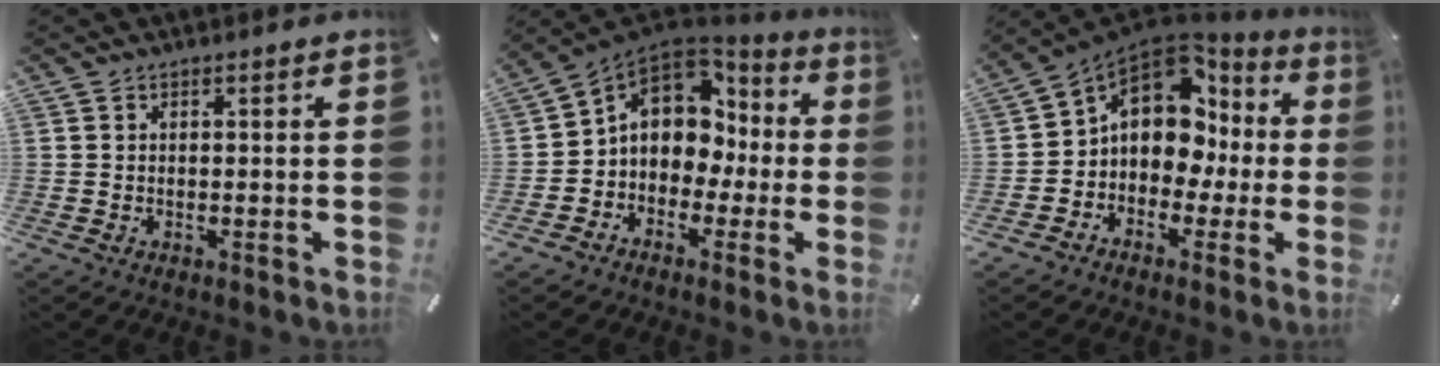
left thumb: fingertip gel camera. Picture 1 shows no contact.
{"total": 9.6, "force": [1.4, 8.8, 3.7], "torque": [-0.086, -0.006, 0.033]}
{"total": 11.9, "force": [2.8, 9.6, 6.5], "torque": [-0.116, -0.022, 0.051]}